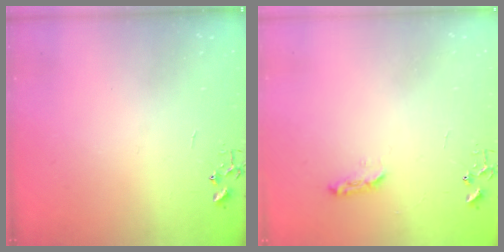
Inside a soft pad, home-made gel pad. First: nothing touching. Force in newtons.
{"total": 5.3, "press": 5.2, "slide": 0.6}